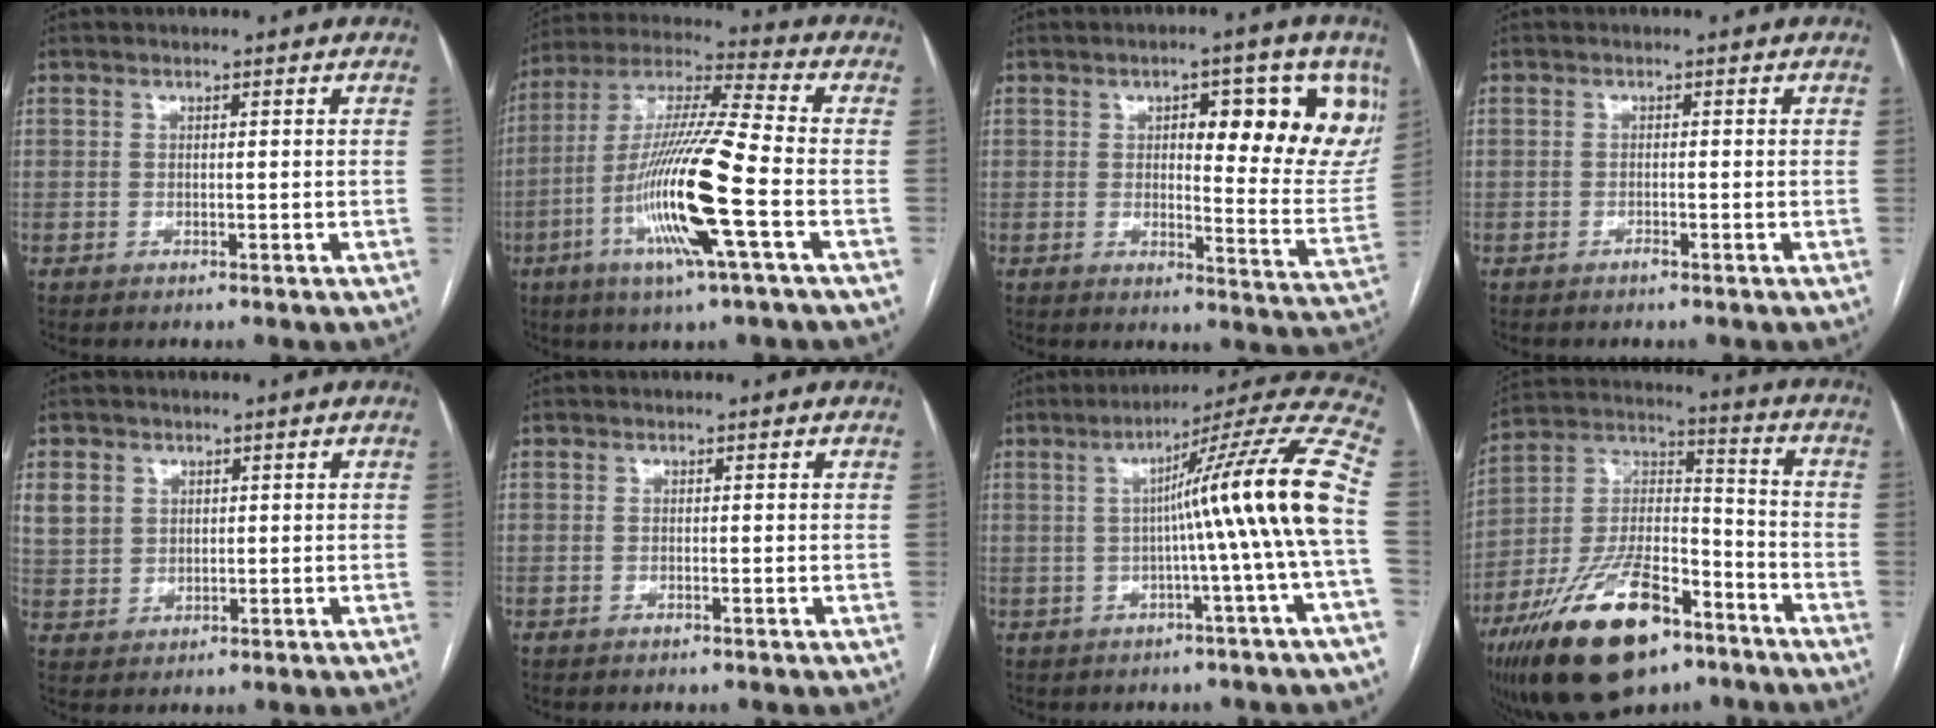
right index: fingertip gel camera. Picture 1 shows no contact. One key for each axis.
{"total": 17.3, "fx": -5.2, "fy": 0.1, "fz": 16.5, "tx": -0.328, "ty": -0.012, "tz": -0.104}
{"total": 15.2, "fx": 6.2, "fy": 4.5, "fz": 13.1, "tx": -0.144, "ty": -0.003, "tz": 0.076}
{"total": 0.6, "fx": -0.5, "fy": 0.1, "fz": 0.3, "tx": -0.007, "ty": 0.000, "tz": -0.007}
{"total": 7.0, "fx": 2.6, "fy": 6.1, "fz": 2.4, "tx": -0.064, "ty": 0.013, "tz": 0.063}
{"total": 0.0}
{"total": 15.8, "fx": -0.6, "fy": -2.6, "fz": 15.6, "tx": -0.200, "ty": 0.021, "tz": -0.016}
{"total": 22.2, "fx": -14.0, "fy": 8.9, "fz": 14.9, "tx": -0.293, "ty": 0.009, "tz": -0.242}